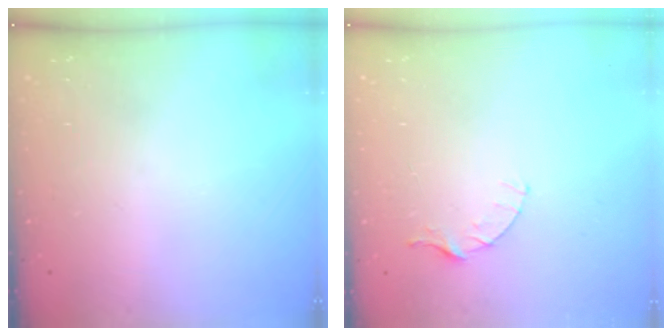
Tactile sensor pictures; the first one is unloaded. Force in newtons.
{"total": 3.6, "press": 3.6, "slide": 0.4}